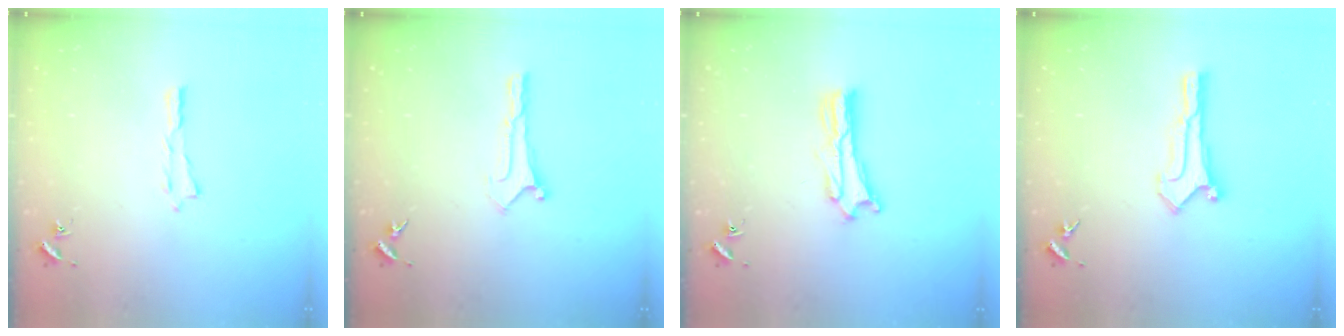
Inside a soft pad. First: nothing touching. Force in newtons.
{"total": 0.0}
{"total": 2.5, "press": 2.5, "slide": 0.1}
{"total": 0.6, "press": 0.6, "slide": 0.0}